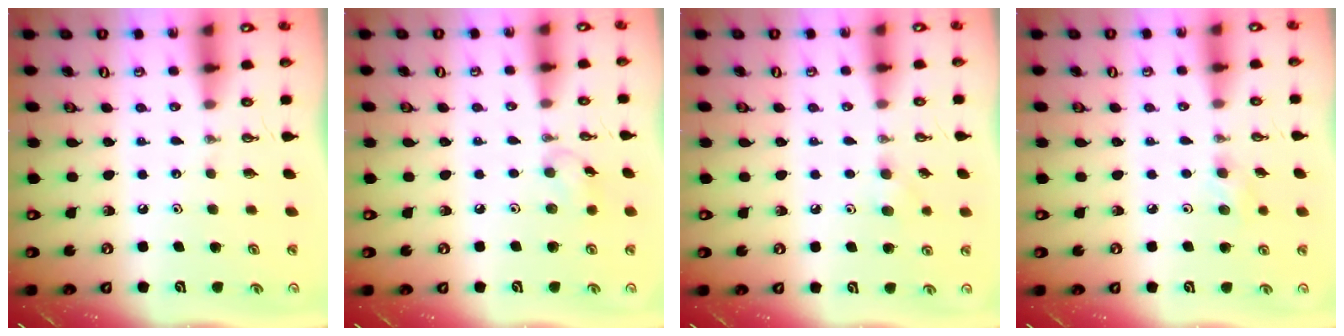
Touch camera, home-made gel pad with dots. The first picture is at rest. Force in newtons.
{"total": 5.6, "press": 5.5, "slide": 0.7}
{"total": 5.4, "press": 5.4, "slide": 0.7}
{"total": 6.2, "press": 4.8, "slide": 3.9}